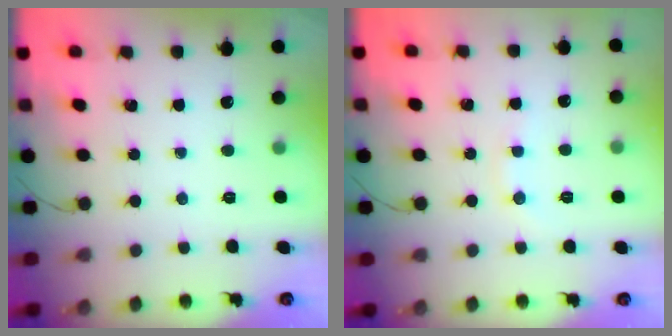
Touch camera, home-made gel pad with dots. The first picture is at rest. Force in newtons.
{"total": 4.8, "press": 4.7, "slide": 1.3}